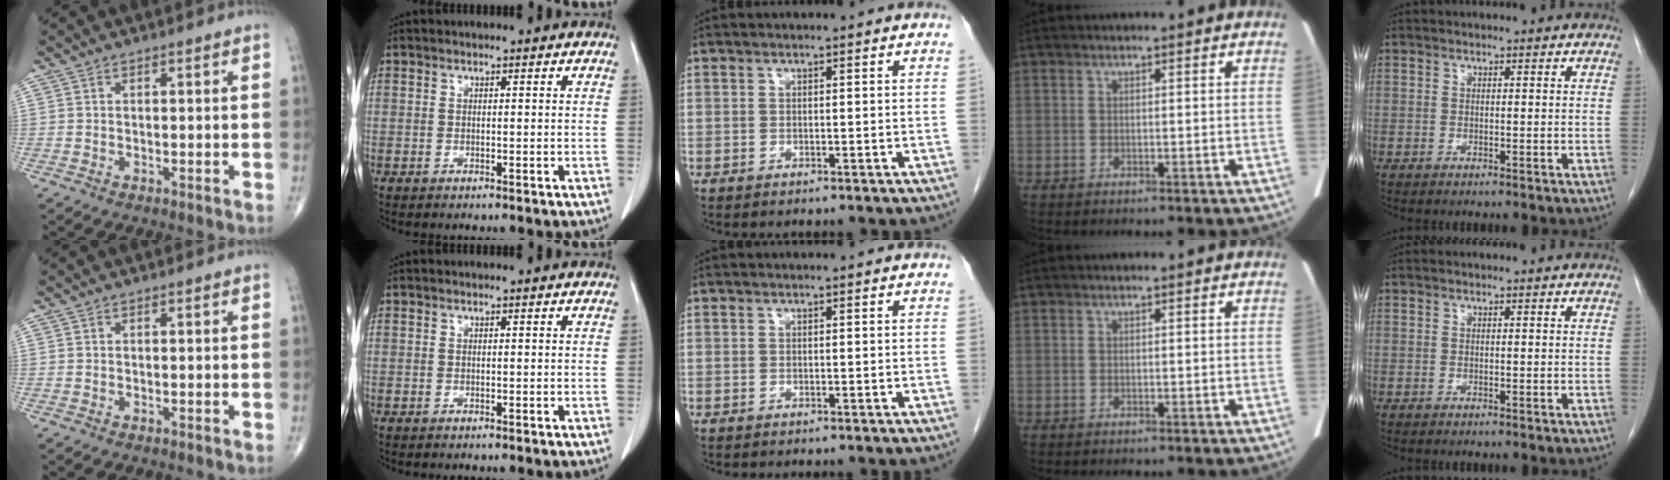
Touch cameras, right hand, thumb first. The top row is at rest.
{}